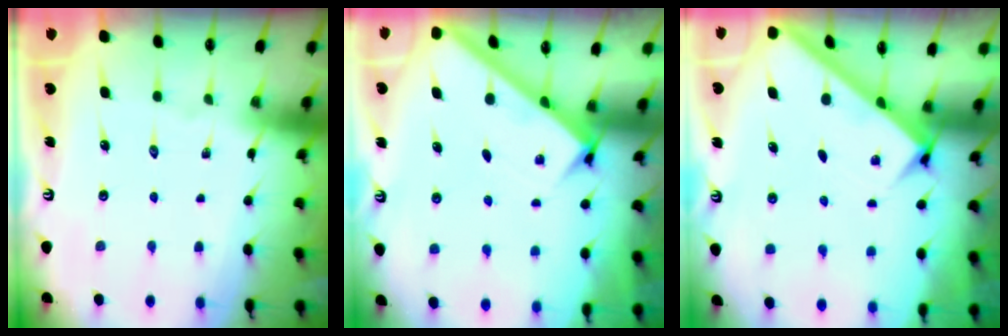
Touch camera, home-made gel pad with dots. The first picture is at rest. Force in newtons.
{"total": 2.8, "press": 2.8, "slide": 0.4}
{"total": 2.8, "press": 2.8, "slide": 0.4}